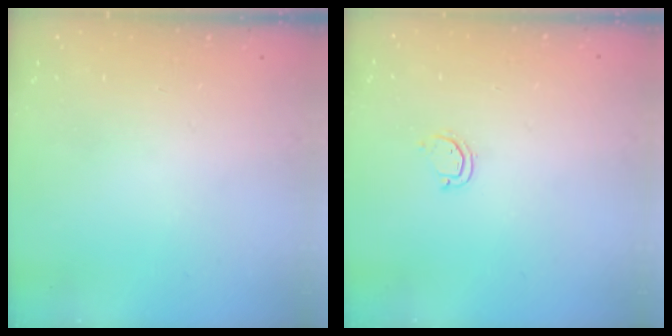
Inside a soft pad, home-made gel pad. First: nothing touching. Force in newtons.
{"total": 3.2, "press": 3.2, "slide": 0.2}